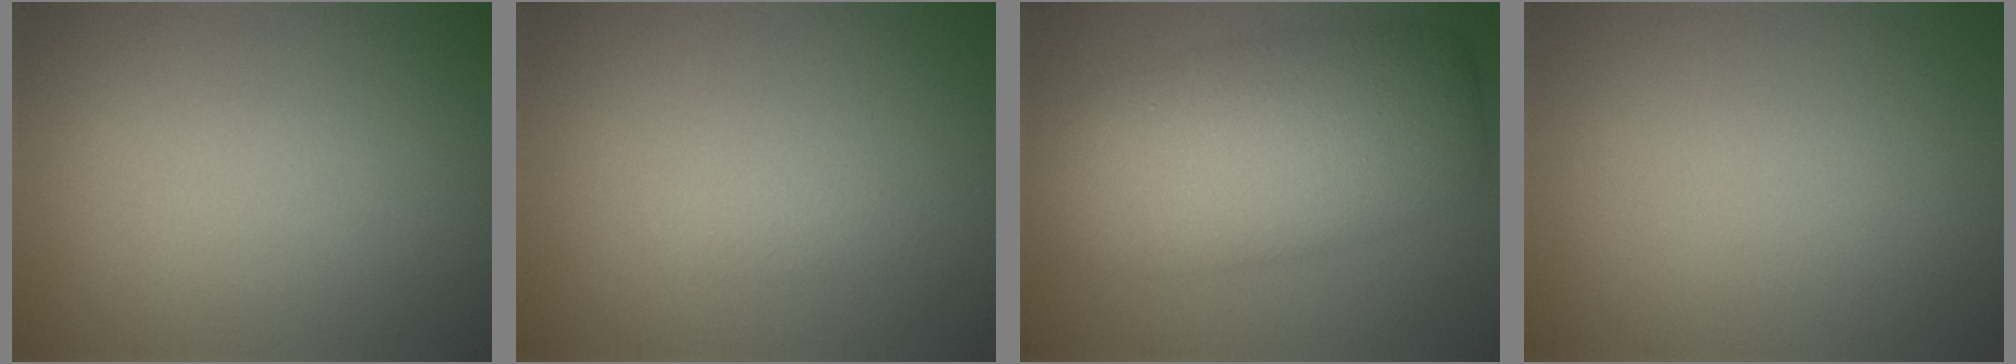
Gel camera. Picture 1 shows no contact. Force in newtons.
{"total": 0.8, "press": 0.8, "slide": 0.0}
{"total": 9.6, "press": 9.6, "slide": 0.2}
{"total": 0.0}